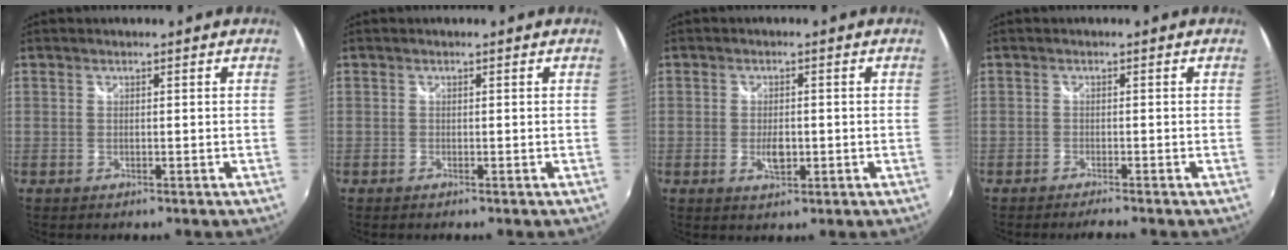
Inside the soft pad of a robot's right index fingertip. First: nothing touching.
{"total": 0.0}
{"total": 3.5, "force": [-0.8, 1.8, 2.8], "torque": [-0.050, -0.005, -0.013]}
{"total": 2.3, "force": [-2.0, -0.1, 1.0], "torque": [-0.023, -0.012, -0.037]}